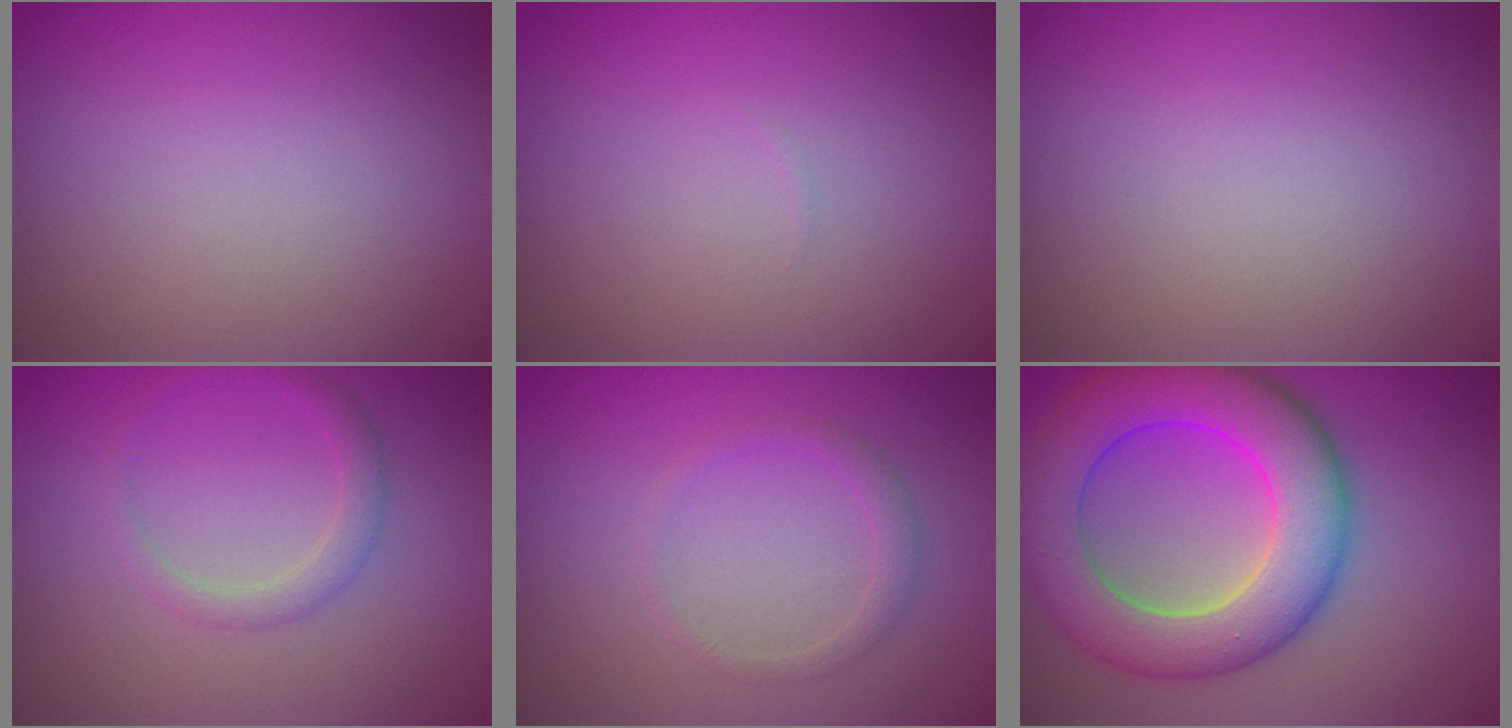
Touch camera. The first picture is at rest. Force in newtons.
{"total": 0.0}
{"total": 0.0}
{"total": 1.8, "press": 1.8, "slide": 0.2}
{"total": 1.3, "press": 1.3, "slide": 0.2}
{"total": 9.9, "press": 9.9, "slide": 0.3}